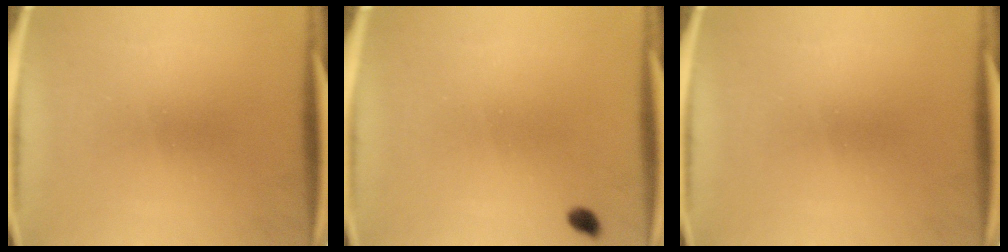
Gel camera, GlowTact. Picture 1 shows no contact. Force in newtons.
{"total": 1.3}
{"total": 0.0}